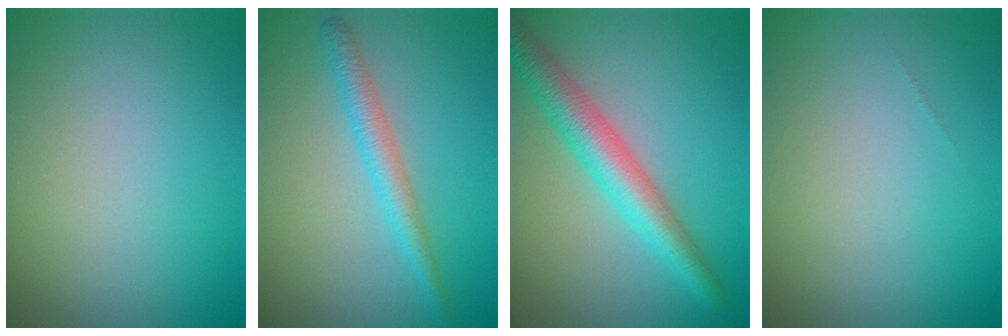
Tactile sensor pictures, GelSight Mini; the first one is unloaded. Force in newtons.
{"total": 2.6, "press": 2.6, "slide": 0.0}
{"total": 5.1, "press": 5.1, "slide": 0.1}
{"total": 0.0}